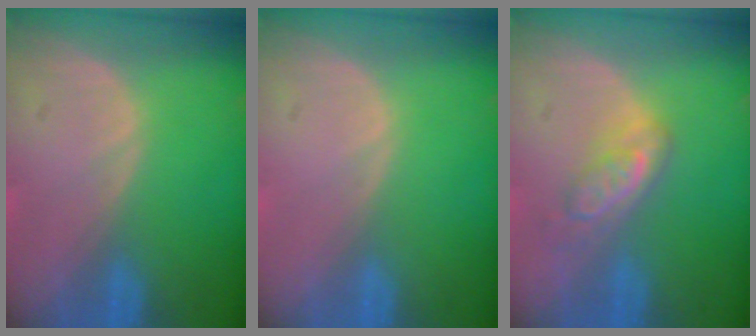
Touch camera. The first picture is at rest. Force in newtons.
{"total": 0.0}
{"total": 5.0, "press": 4.6, "slide": 1.9}